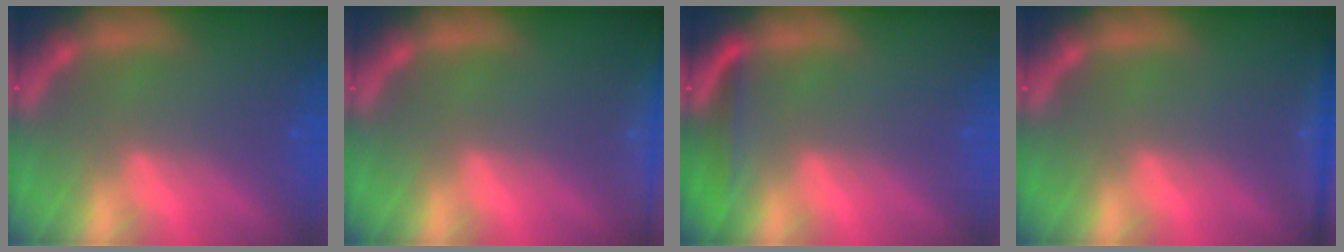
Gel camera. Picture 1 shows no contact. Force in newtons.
{"total": 6.9}
{"total": 2.5}
{"total": 3.0}